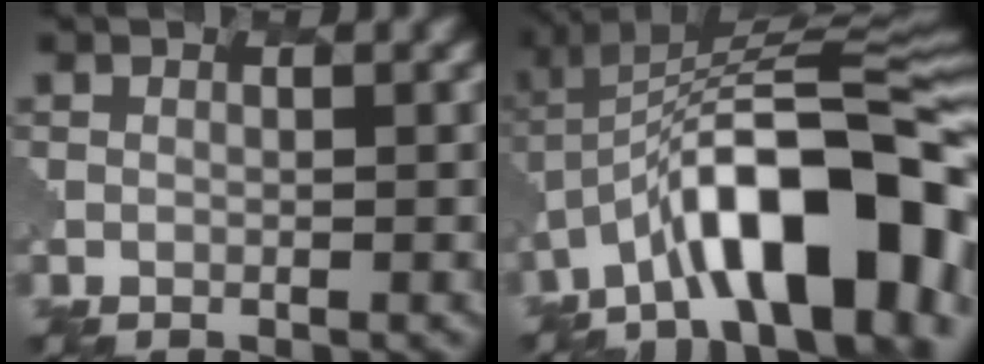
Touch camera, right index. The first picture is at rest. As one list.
[{"total": 14.1, "force": [-6.3, 4.7, 11.7], "torque": [-0.172, 0.016, -0.106]}]